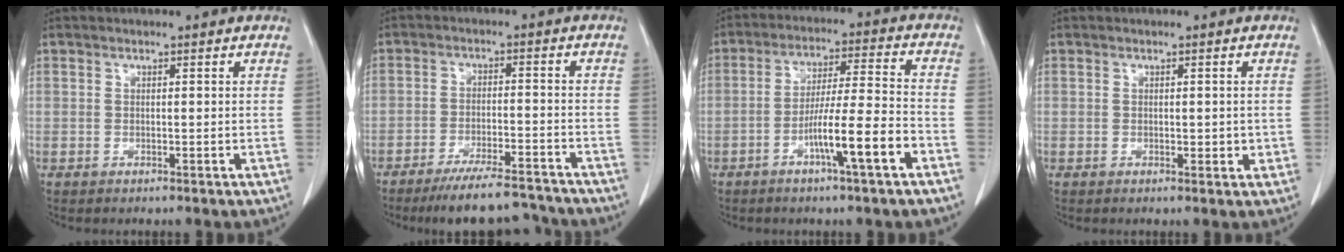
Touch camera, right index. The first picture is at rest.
{"total": 11.1, "force": [-10.2, 1.6, 4.1], "torque": [-0.059, 0.006, -0.156]}
{"total": 10.3, "force": [-4.8, -0.3, 9.1], "torque": [-0.161, 0.004, -0.083]}
{"total": 1.7, "force": [-0.2, 0.9, 1.5], "torque": [-0.020, -0.001, 0.001]}